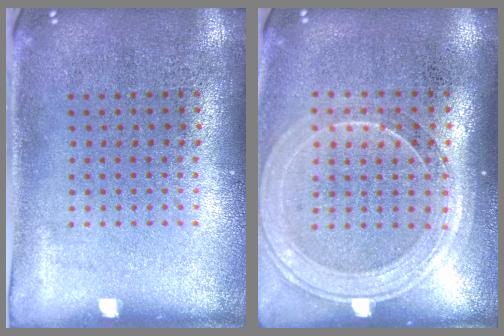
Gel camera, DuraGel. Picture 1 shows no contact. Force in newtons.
{"total": 1.7, "press": 1.5, "slide": 0.6}